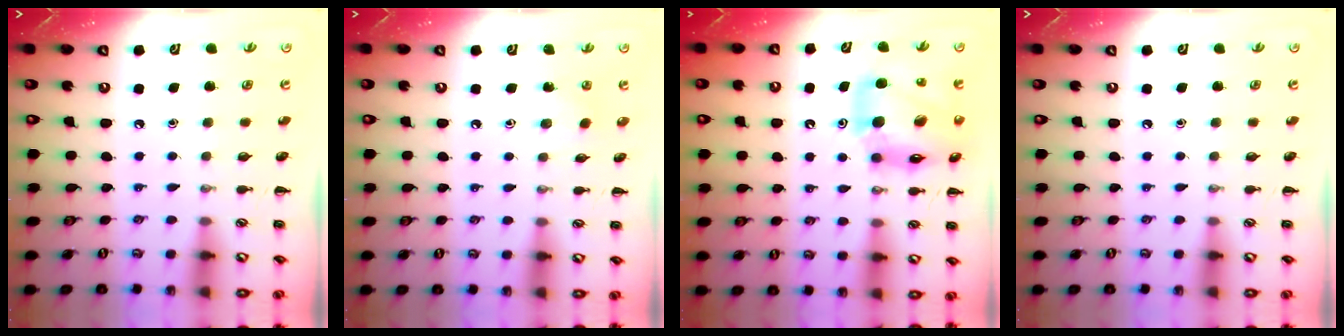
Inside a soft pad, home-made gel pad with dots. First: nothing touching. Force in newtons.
{"total": 1.9, "press": 1.8, "slide": 0.7}
{"total": 14.4, "press": 13.8, "slide": 4.1}
{"total": 0.0}